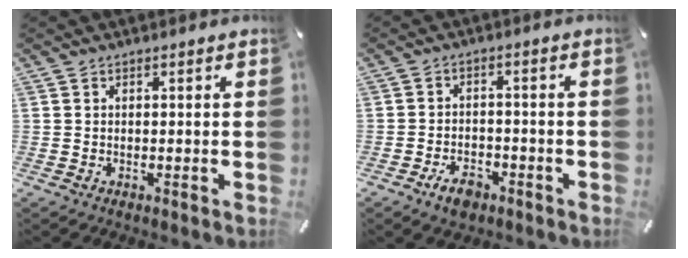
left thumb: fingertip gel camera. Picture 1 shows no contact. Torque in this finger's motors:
{"motor_torque": [0.69, 0.78, 0.02, 0.04, 0.01]}